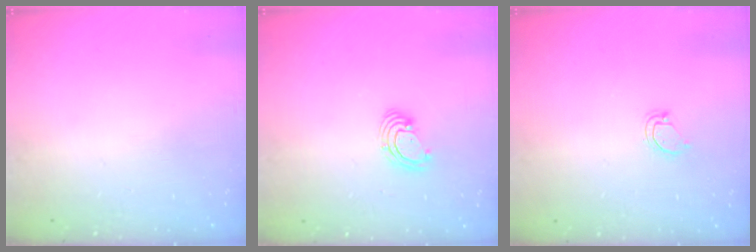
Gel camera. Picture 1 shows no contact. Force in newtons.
{"total": 3.8, "press": 3.8, "slide": 0.2}
{"total": 3.0, "press": 3.0, "slide": 0.2}